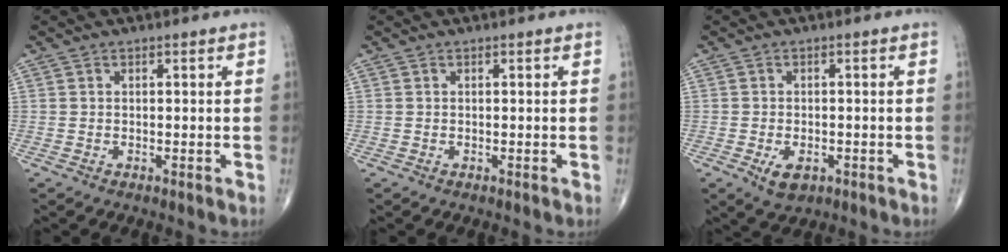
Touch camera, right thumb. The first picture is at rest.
{"total": 0.0}
{"total": 4.1, "force": [-1.6, 2.5, 2.8], "torque": [-0.041, 0.002, -0.019]}